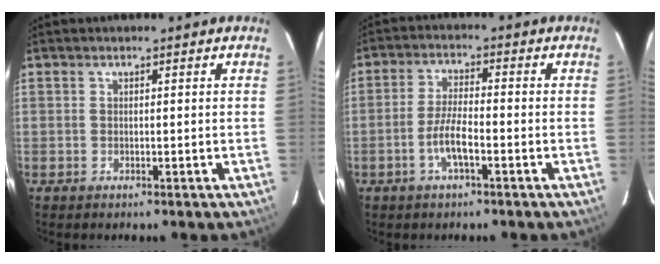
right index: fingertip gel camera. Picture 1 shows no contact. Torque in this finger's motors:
{"motor_torque": [1.12, -0.48, 0.66, 0.14]}